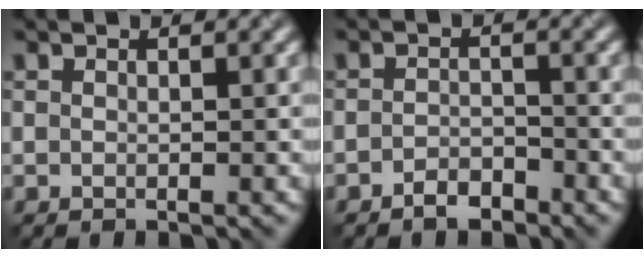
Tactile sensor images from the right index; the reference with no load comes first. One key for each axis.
{"total": 1.9, "fx": -1.5, "fy": 0.9, "fz": 0.9, "tx": -0.012, "ty": 0.005, "tz": -0.032}